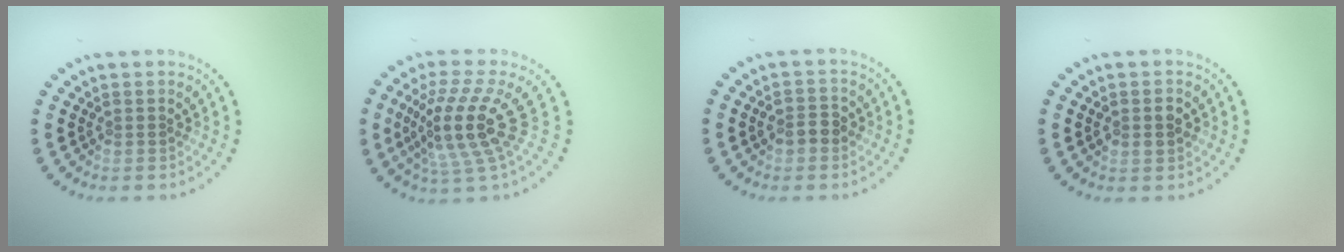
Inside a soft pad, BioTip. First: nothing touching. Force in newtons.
{"total": 5.2, "press": 4.1, "slide": 3.2}
{"total": 2.0, "press": 2.0, "slide": 0.2}
{"total": 1.4, "press": 1.4, "slide": 0.2}